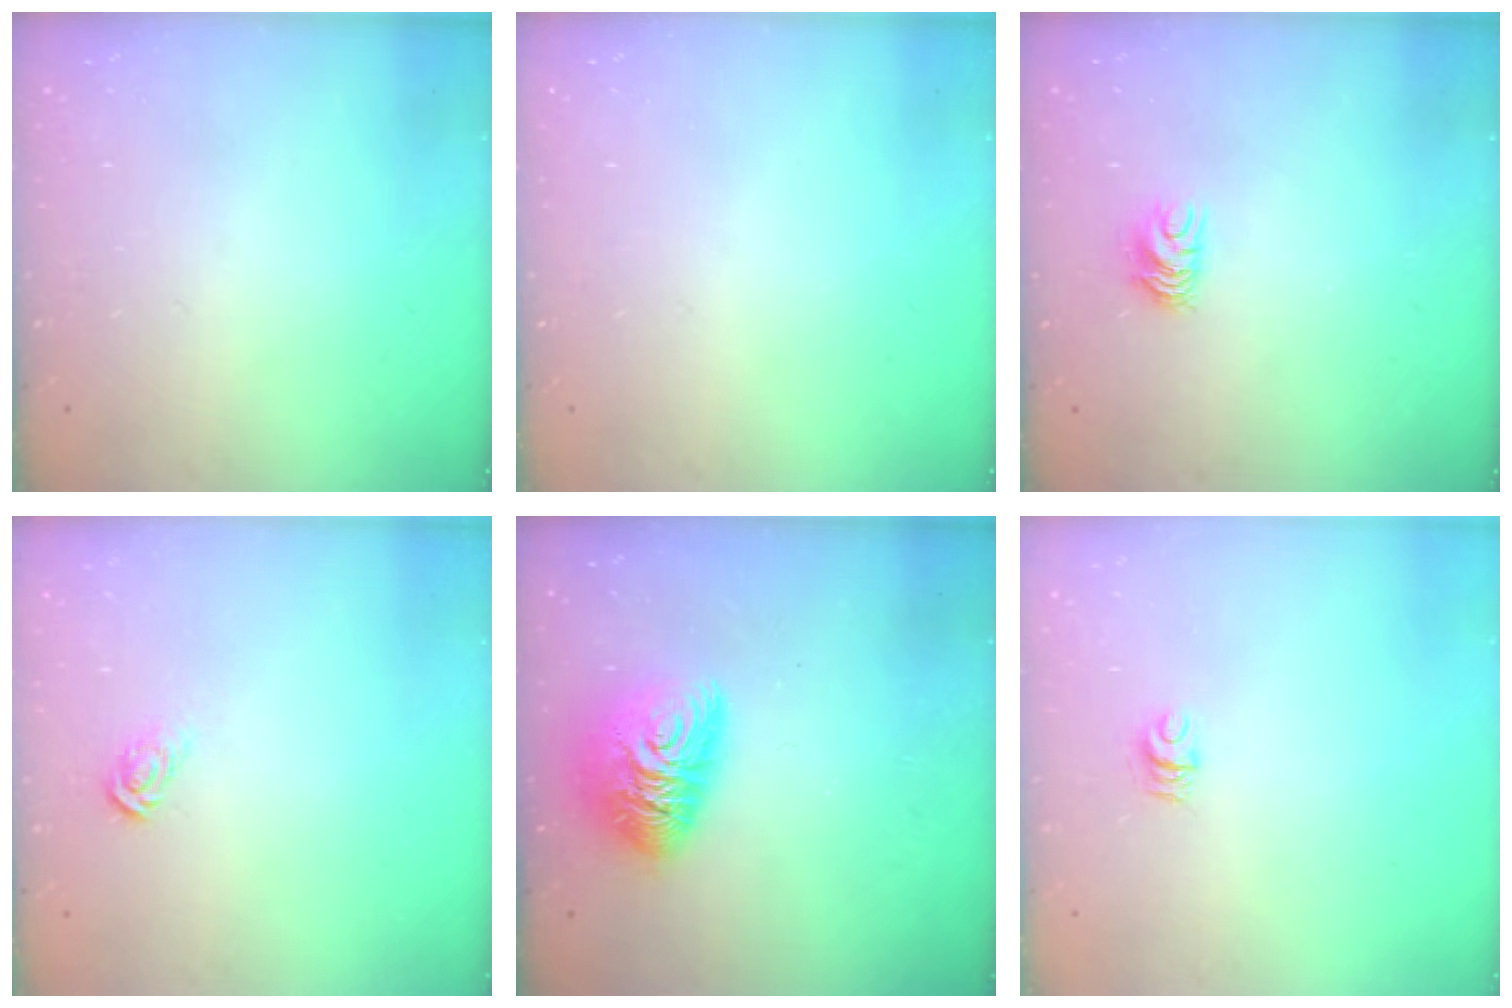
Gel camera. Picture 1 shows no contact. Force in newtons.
{"total": 0.0}
{"total": 6.2, "press": 6.2, "slide": 0.4}
{"total": 4.5, "press": 4.5, "slide": 0.2}
{"total": 12.1, "press": 12.0, "slide": 1.2}
{"total": 4.6, "press": 4.5, "slide": 0.5}